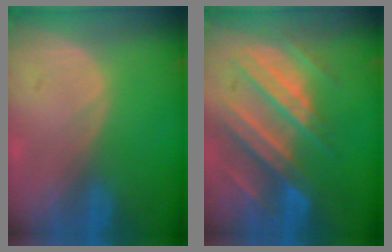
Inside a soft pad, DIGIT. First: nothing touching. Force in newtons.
{"total": 10.6, "press": 9.4, "slide": 4.8}